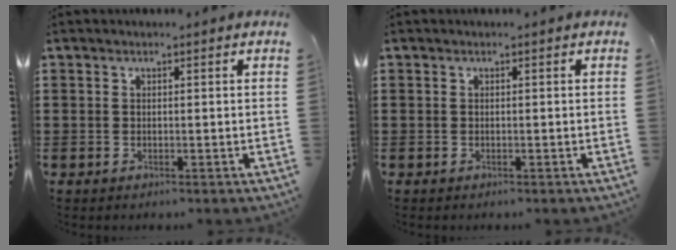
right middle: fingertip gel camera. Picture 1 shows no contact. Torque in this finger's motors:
{"motor_torque": [0.77, 0.62, 0.07, 0.04]}